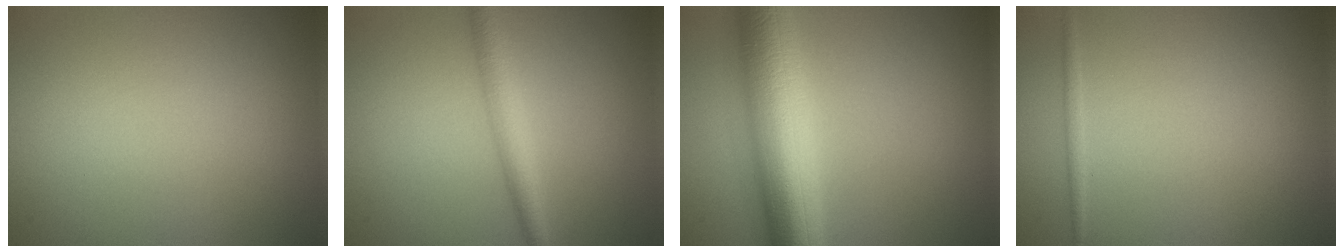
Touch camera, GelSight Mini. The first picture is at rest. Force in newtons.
{"total": 2.8, "press": 2.8, "slide": 0.0}
{"total": 9.8, "press": 9.8, "slide": 0.1}
{"total": 0.7, "press": 0.7, "slide": 0.0}